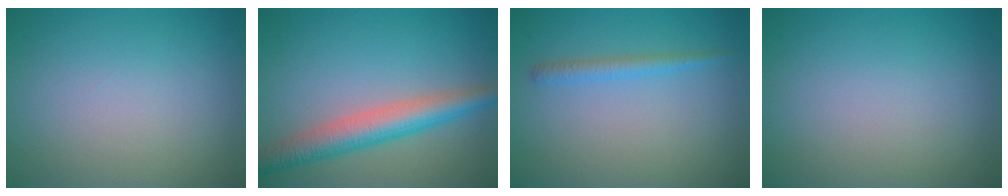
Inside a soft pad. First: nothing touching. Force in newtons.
{"total": 5.1, "press": 5.1, "slide": 0.1}
{"total": 1.5, "press": 1.5, "slide": 0.1}
{"total": 0.0}